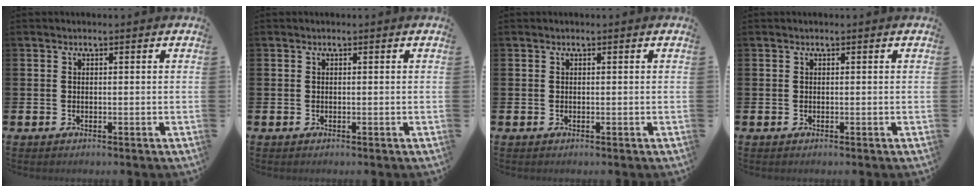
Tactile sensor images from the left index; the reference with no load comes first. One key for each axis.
{"total": 0.0}
{"total": 0.0}
{"total": 0.0}